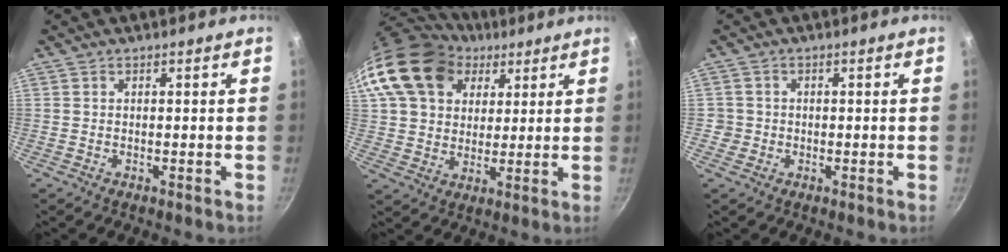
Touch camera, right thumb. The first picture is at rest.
{"total": 18.2, "force": [8.5, 13.4, 9.0], "torque": [-0.150, -0.001, 0.149]}
{"total": 2.0, "force": [-0.5, 2.0, 0.2], "torque": [0.007, 0.012, -0.006]}